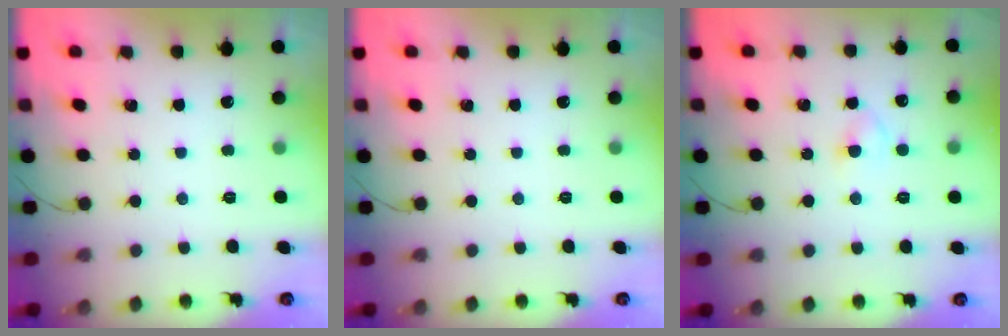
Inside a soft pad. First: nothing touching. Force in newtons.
{"total": 0.0}
{"total": 2.3, "press": 2.1, "slide": 1.0}